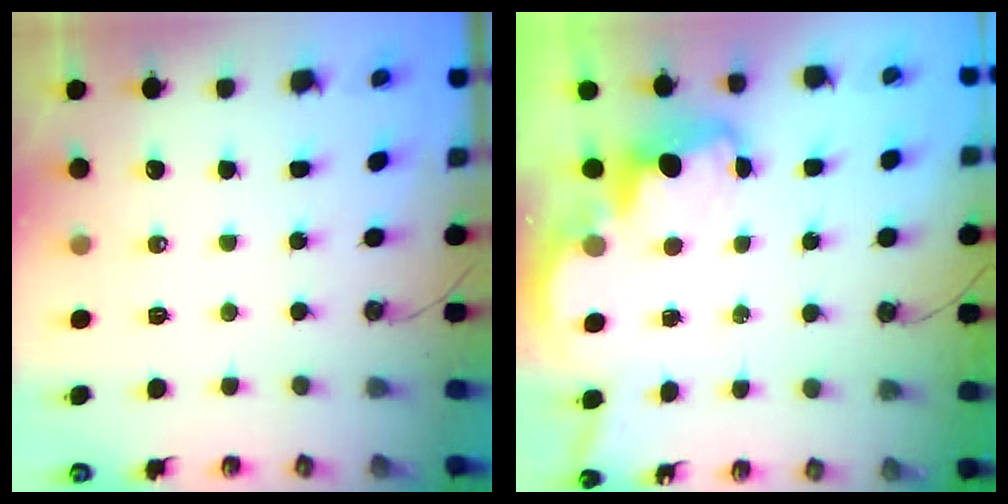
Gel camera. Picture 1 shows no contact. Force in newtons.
{"total": 3.9, "press": 3.8, "slide": 0.7}